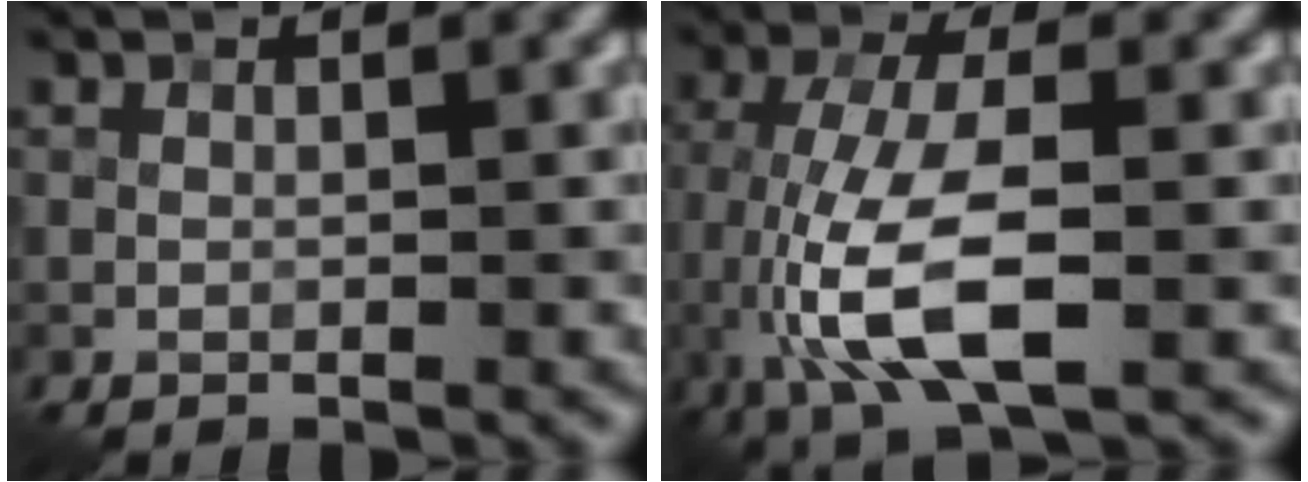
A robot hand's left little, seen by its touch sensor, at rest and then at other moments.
{"total": 8.6, "force": [-2.6, 3.3, 7.5], "torque": [-0.167, 0.001, -0.051]}